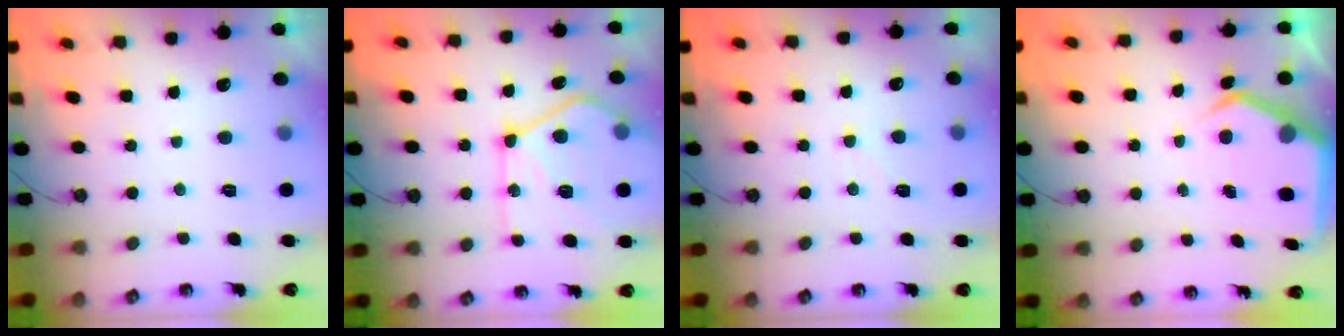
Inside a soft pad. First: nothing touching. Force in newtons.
{"total": 18.3, "press": 18.2, "slide": 2.0}
{"total": 3.1, "press": 3.1, "slide": 0.5}
{"total": 6.2, "press": 6.2, "slide": 0.2}